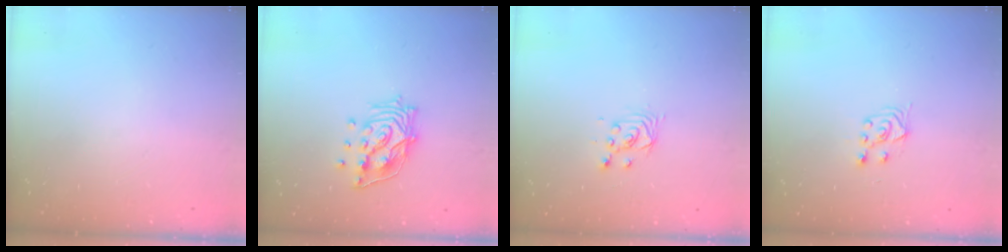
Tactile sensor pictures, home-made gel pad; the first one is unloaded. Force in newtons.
{"total": 13.2, "press": 13.2, "slide": 1.3}
{"total": 2.9, "press": 2.9, "slide": 0.1}
{"total": 4.2, "press": 4.1, "slide": 1.1}